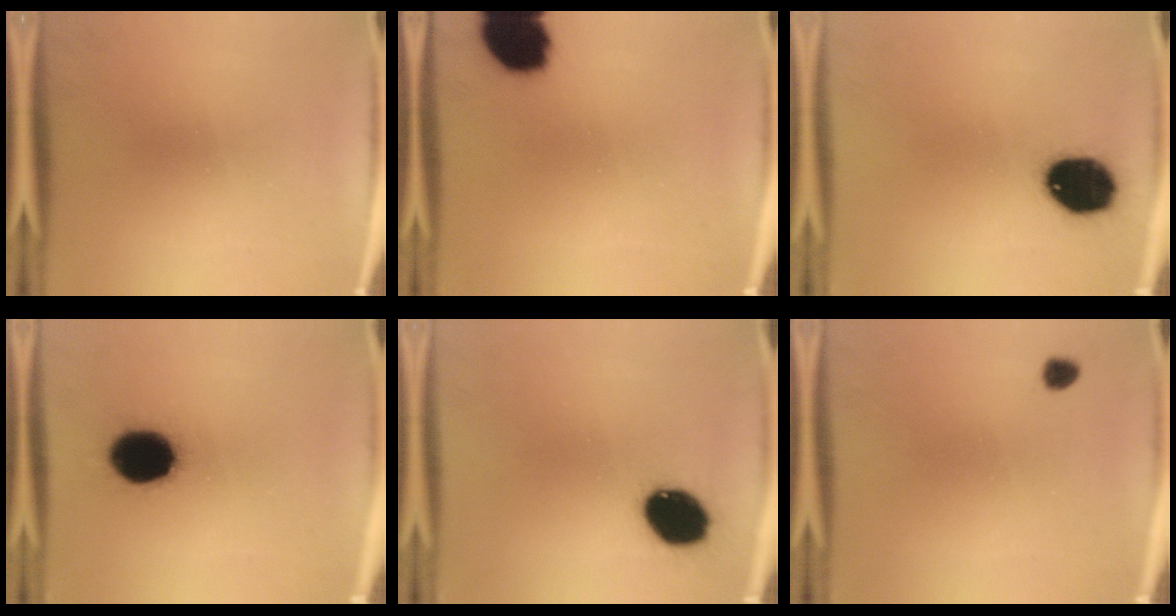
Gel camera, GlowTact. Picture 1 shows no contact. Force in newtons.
{"total": 14.1}
{"total": 14.3}
{"total": 15.1}
{"total": 12.4}
{"total": 1.7}